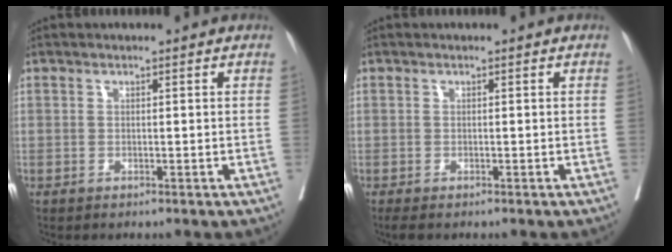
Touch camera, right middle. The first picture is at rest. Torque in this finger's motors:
{"motor_torque": [0.28, -0.24, 0.01, 0.03]}